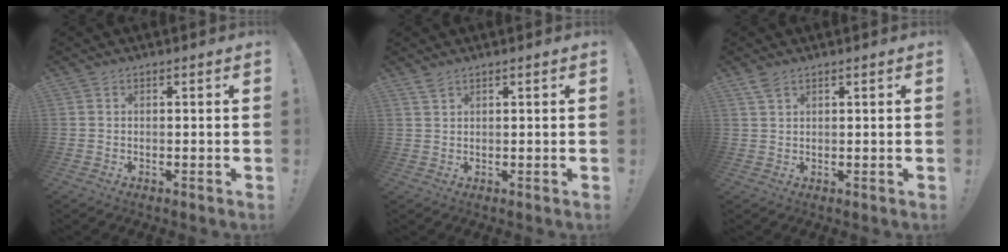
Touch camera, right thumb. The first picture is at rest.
{"total": 1.8, "force": [1.5, 0.6, 0.9], "torque": [-0.017, -0.003, 0.027]}
{"total": 2.7, "force": [1.9, 1.1, 1.6], "torque": [-0.030, -0.004, 0.035]}